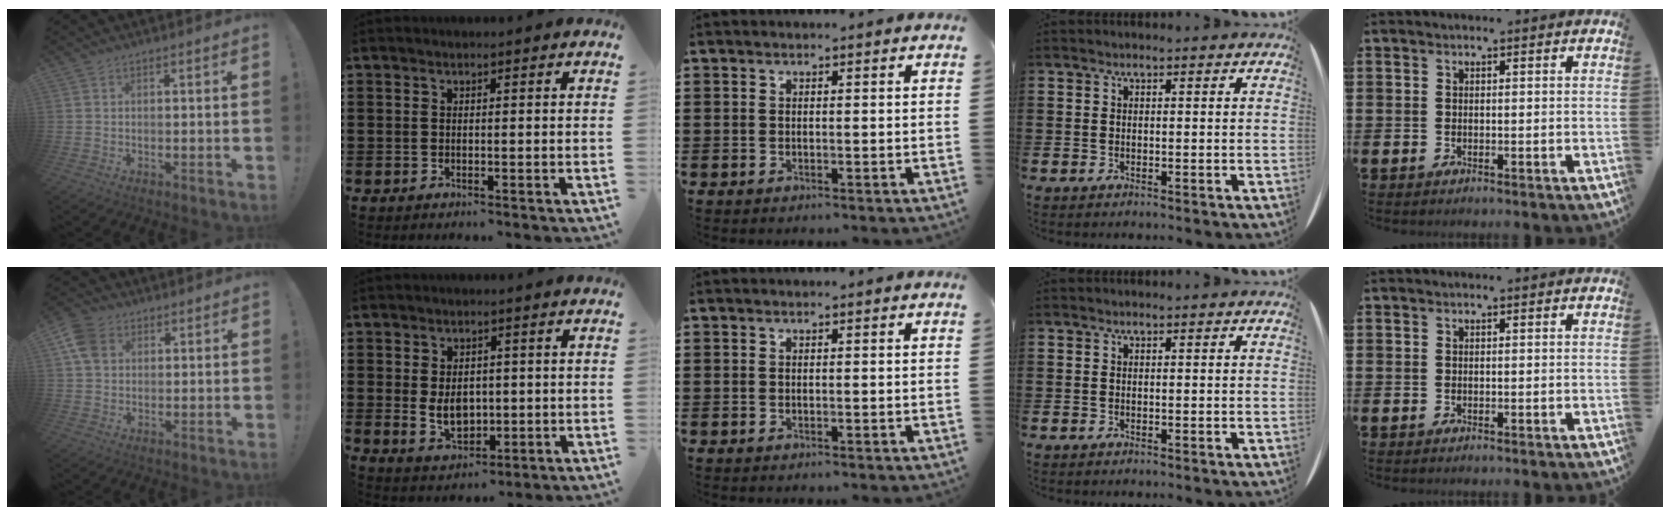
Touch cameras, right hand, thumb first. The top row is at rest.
{"thumb": {"total": 8.3, "force": [3.0, 6.4, 4.4], "torque": [-0.074, 0.003, 0.060]}, "index": {"total": 5.1, "force": [-0.1, 3.7, 3.5], "torque": [-0.049, -0.001, -0.005]}}